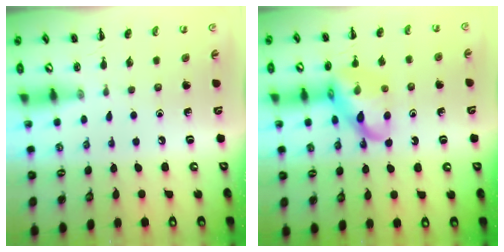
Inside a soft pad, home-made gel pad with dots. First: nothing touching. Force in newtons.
{"total": 16.6, "press": 16.3, "slide": 3.1}